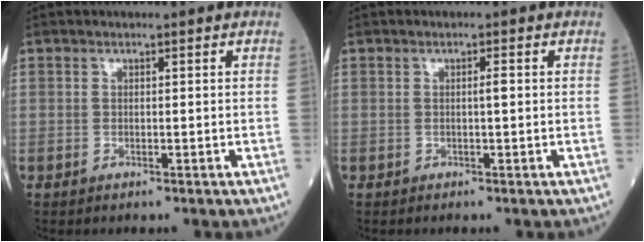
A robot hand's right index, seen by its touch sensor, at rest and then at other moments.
{"total": 1.0, "force": [0.1, 0.0, 1.0], "torque": [-0.019, 0.000, -0.001]}